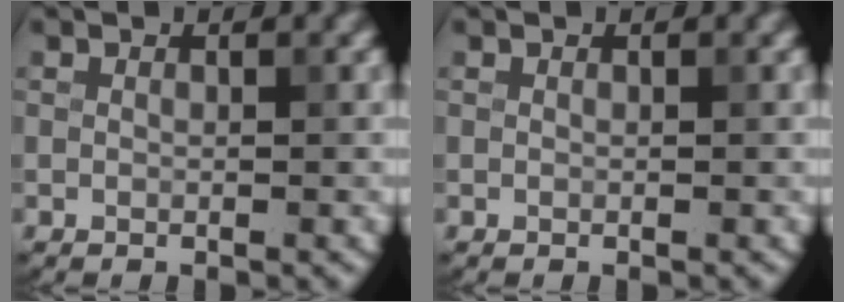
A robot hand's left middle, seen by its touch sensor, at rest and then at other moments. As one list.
[{"total": 0.0}]